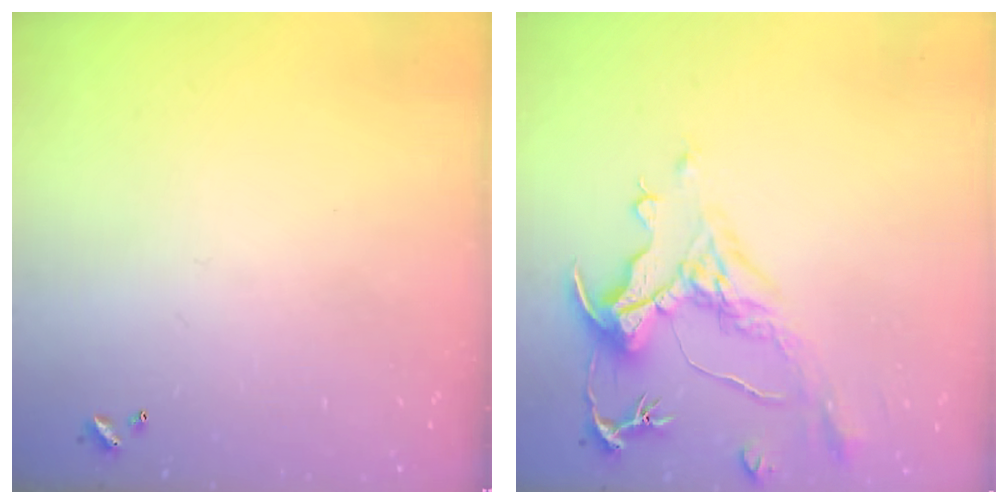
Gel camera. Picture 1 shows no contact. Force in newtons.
{"total": 1.4, "press": 0.2, "slide": 1.4}